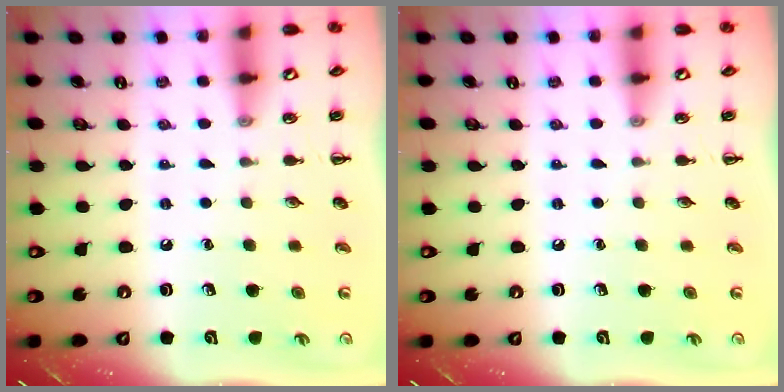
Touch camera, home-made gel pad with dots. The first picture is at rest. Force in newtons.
{"total": 0.0}